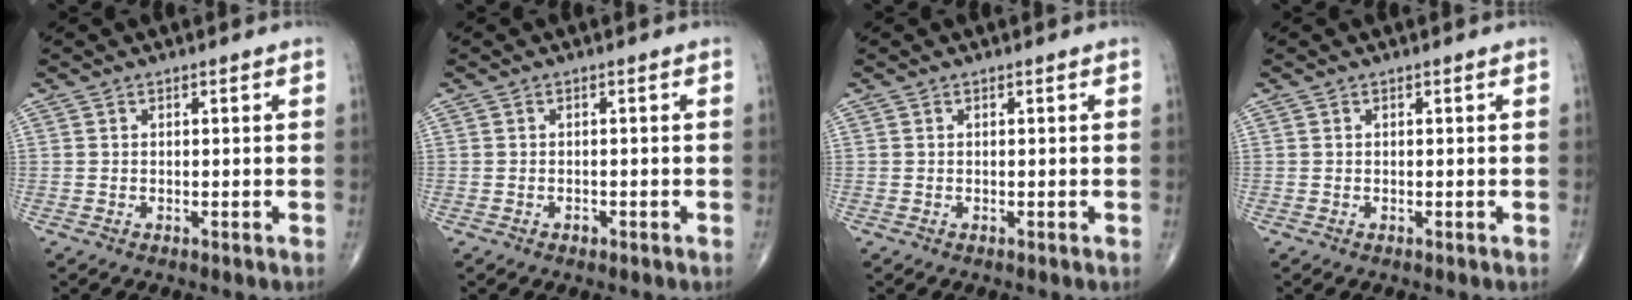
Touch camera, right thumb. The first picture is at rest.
{"total": 0.8, "force": [-0.5, 0.5, 0.3], "torque": [-0.003, 0.002, -0.008]}
{"total": 0.0}
{"total": 0.0}